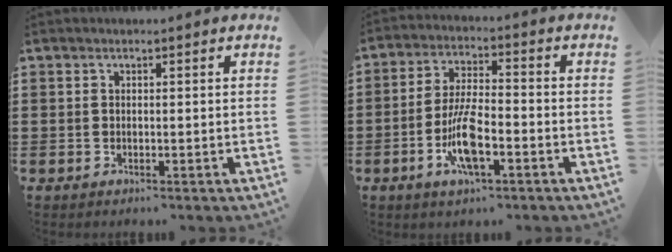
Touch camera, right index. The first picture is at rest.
{"total": 8.7, "force": [-3.2, 2.4, 7.7], "torque": [-0.164, -0.009, -0.063]}